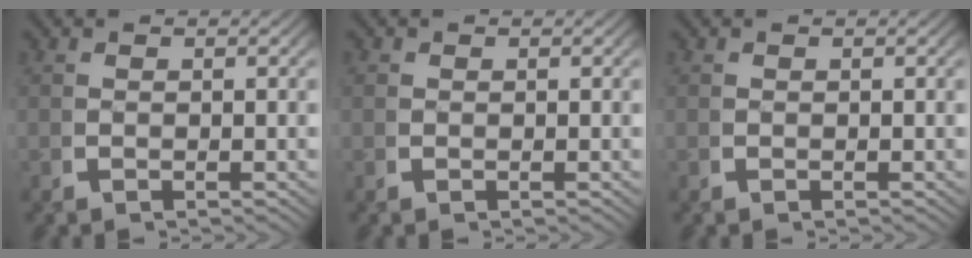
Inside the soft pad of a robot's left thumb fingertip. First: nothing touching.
{"total": 0.6, "force": [0.2, 0.6, 0.1], "torque": [-0.009, -0.008, 0.006]}
{"total": 0.0}